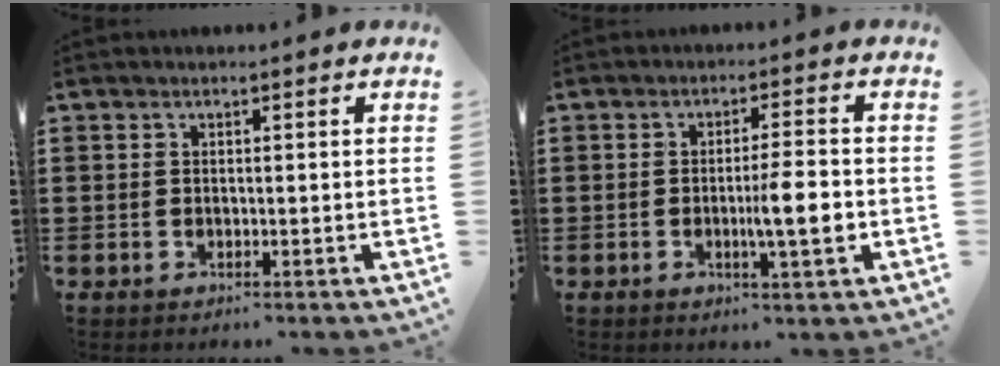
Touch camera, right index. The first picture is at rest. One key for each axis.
{"total": 6.2, "fx": -1.3, "fy": 0.7, "fz": 6.1, "tx": -0.098, "ty": -0.005, "tz": -0.022}